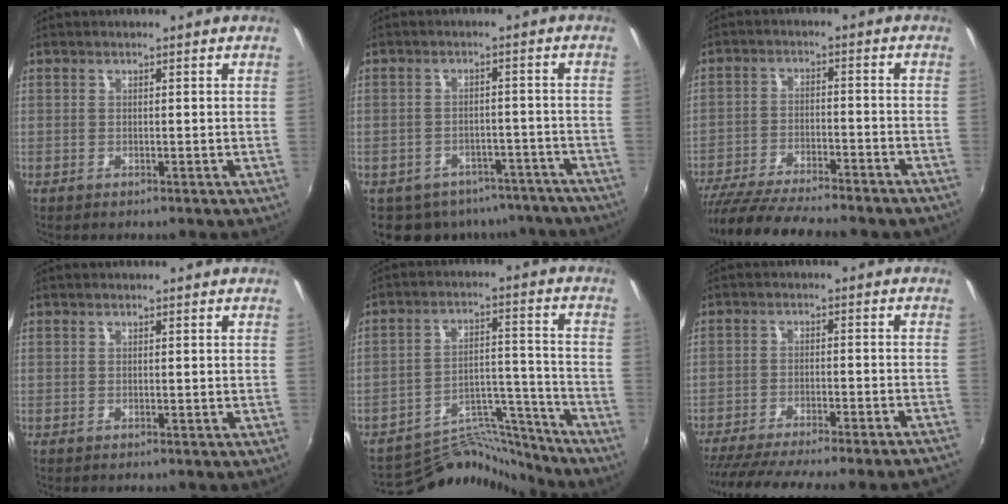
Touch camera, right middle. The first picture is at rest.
{"total": 13.2, "force": [-10.2, 7.3, 4.1], "torque": [-0.091, 0.009, -0.112]}
{"total": 21.0, "force": [-17.9, 3.9, 10.3], "torque": [-0.198, -0.047, -0.272]}
{"total": 0.0}
{"total": 12.6, "force": [-12.5, 1.5, 0.2], "torque": [0.000, 0.051, -0.202]}
{"total": 20.0, "force": [-17.8, 0.7, 9.0], "torque": [-0.163, -0.026, -0.256]}